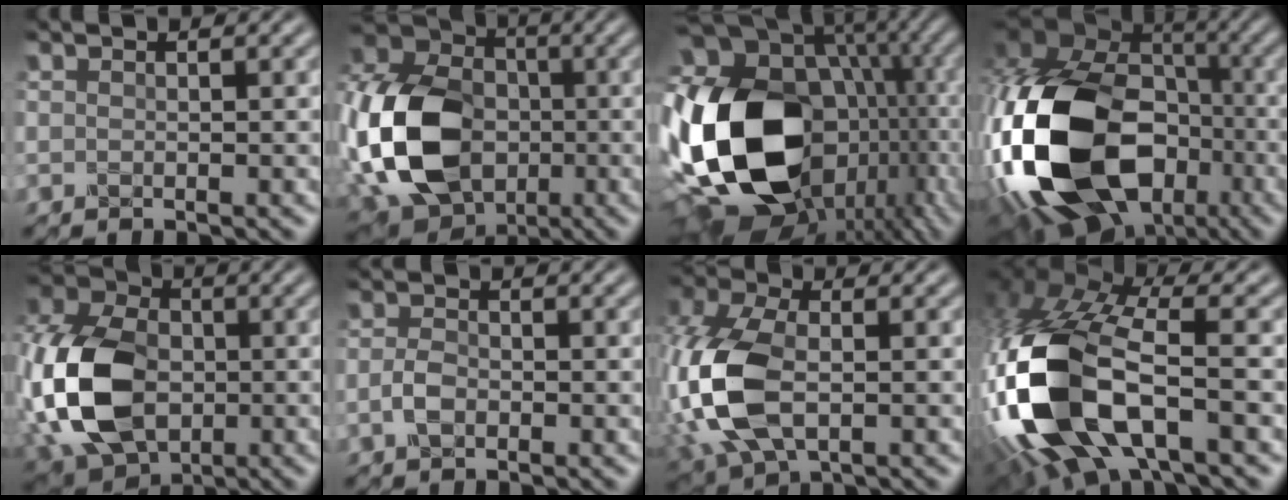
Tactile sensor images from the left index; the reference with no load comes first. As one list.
[{"total": 17.4, "force": [-3.8, 12.6, 11.3], "torque": [-0.270, -0.020, -0.068]}, {"total": 21.5, "force": [-3.3, 15.9, 14.0], "torque": [-0.292, -0.037, -0.027]}, {"total": 19.7, "force": [-6.2, 13.5, 12.9], "torque": [-0.282, -0.022, -0.108]}, {"total": 14.9, "force": [-2.7, 10.4, 10.4], "torque": [-0.259, -0.008, -0.070]}, {"total": 2.0, "force": [-0.8, 1.2, 1.4], "torque": [-0.032, 0.000, -0.021]}, {"total": 11.3, "force": [-1.8, 6.8, 8.8], "torque": [-0.233, -0.010, -0.040]}, {"total": 14.6, "force": [-3.9, 7.2, 12.1], "torque": [-0.281, -0.003, -0.078]}]